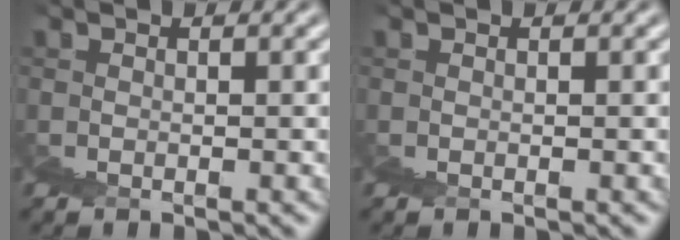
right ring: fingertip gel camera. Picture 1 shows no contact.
{"total": 0.0}